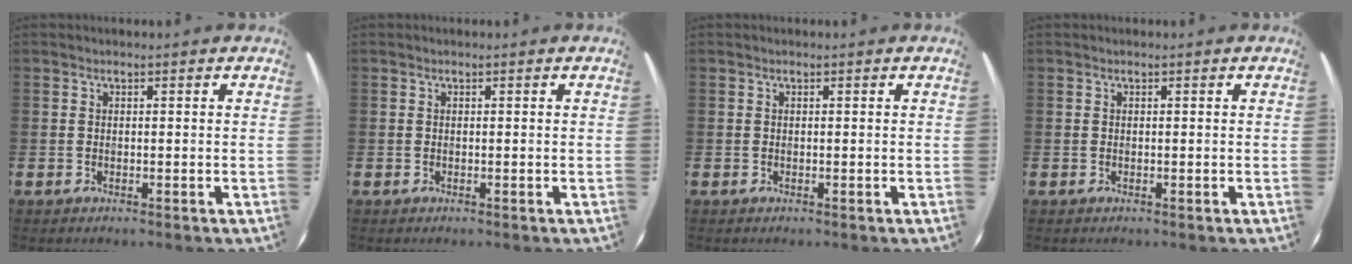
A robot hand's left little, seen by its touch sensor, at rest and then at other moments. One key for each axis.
{"total": 0.0}
{"total": 0.0}
{"total": 0.0}